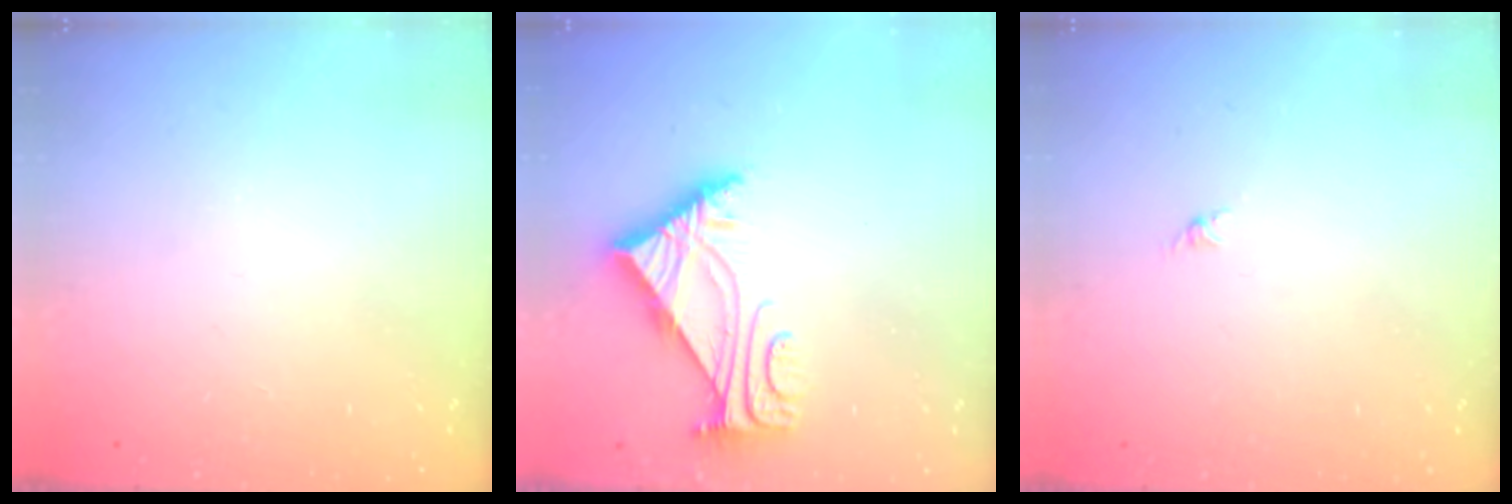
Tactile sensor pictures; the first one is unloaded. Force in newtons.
{"total": 5.8, "press": 5.7, "slide": 0.9}
{"total": 0.0}